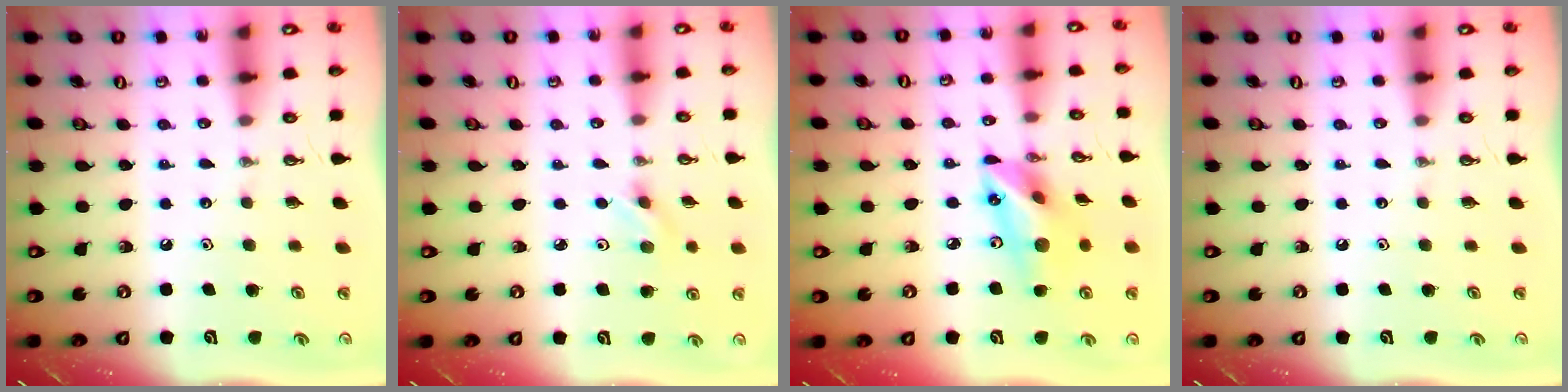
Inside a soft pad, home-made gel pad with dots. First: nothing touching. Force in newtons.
{"total": 3.4, "press": 3.1, "slide": 1.3}
{"total": 15.7, "press": 15.3, "slide": 3.7}
{"total": 0.0}